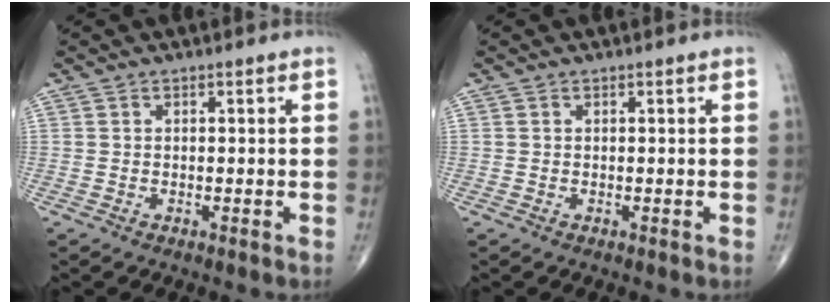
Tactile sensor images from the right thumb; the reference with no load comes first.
{"total": 0.0}